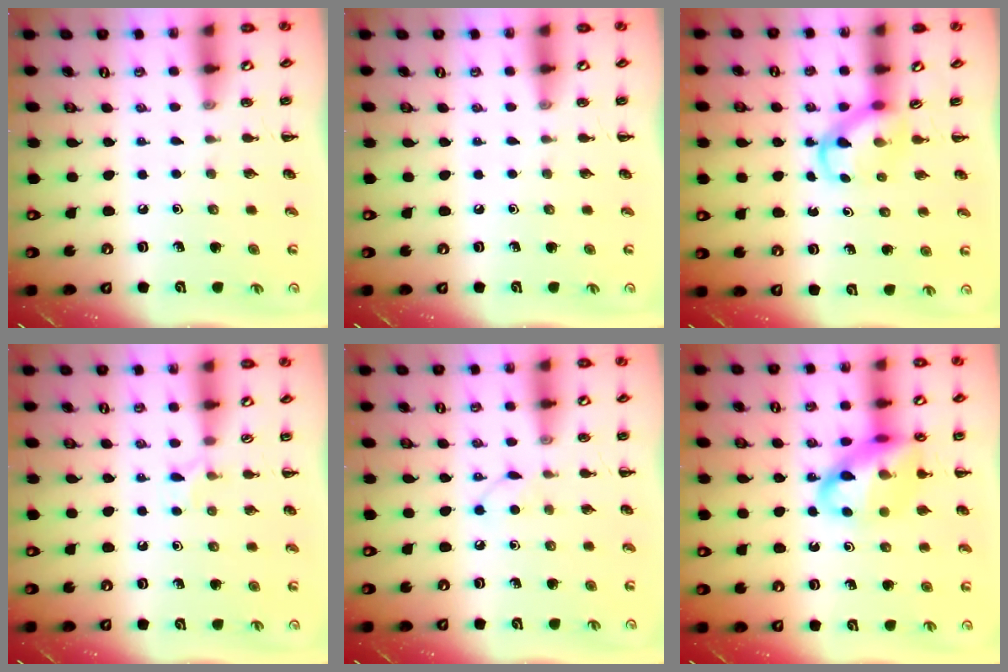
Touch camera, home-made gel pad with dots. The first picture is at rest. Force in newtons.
{"total": 0.0}
{"total": 3.5, "press": 3.3, "slide": 1.2}
{"total": 4.7, "press": 4.5, "slide": 1.4}
{"total": 3.3, "press": 3.2, "slide": 0.7}
{"total": 15.6, "press": 15.3, "slide": 3.1}